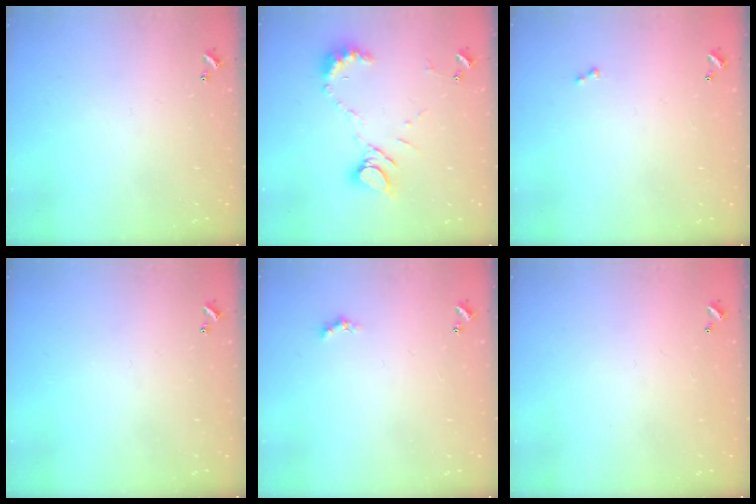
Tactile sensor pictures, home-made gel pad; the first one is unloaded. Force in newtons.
{"total": 9.0, "press": 8.9, "slide": 1.4}
{"total": 0.7, "press": 0.6, "slide": 0.4}
{"total": 0.0}
{"total": 0.0}
{"total": 2.9, "press": 2.9, "slide": 0.1}